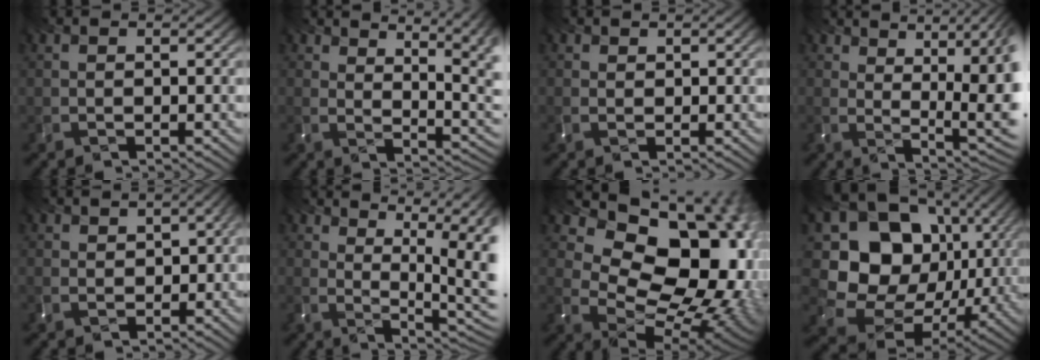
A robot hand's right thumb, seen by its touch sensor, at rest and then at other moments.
{"total": 8.9, "force": [5.0, 3.4, 6.5], "torque": [-0.128, -0.004, 0.094]}
{"total": 1.1, "force": [0.1, -0.3, -1.0], "torque": [0.001, -0.009, 0.030]}
{"total": 9.2, "force": [2.1, 3.8, 8.1], "torque": [-0.126, 0.003, 0.056]}
{"total": 4.0, "force": [0.2, 2.7, 3.0], "torque": [-0.067, -0.002, 0.027]}
{"total": 10.9, "force": [4.4, 4.9, 8.8], "torque": [-0.160, 0.015, 0.099]}
{"total": 16.7, "force": [3.7, 11.8, 11.2], "torque": [-0.161, -0.004, 0.108]}
{"total": 15.0, "force": [-0.9, 13.1, 7.1], "torque": [-0.172, -0.038, 0.012]}